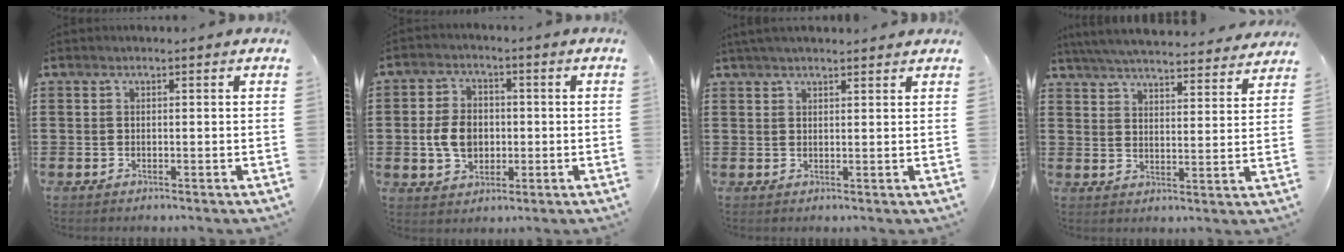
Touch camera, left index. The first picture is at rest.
{"total": 6.4, "force": [-0.6, 4.7, 4.2], "torque": [-0.091, 0.005, -0.017]}
{"total": 2.4, "force": [2.1, 0.3, 1.0], "torque": [-0.024, 0.004, 0.041]}
{"total": 5.7, "force": [5.6, 0.0, 1.3], "torque": [-0.049, -0.033, 0.097]}